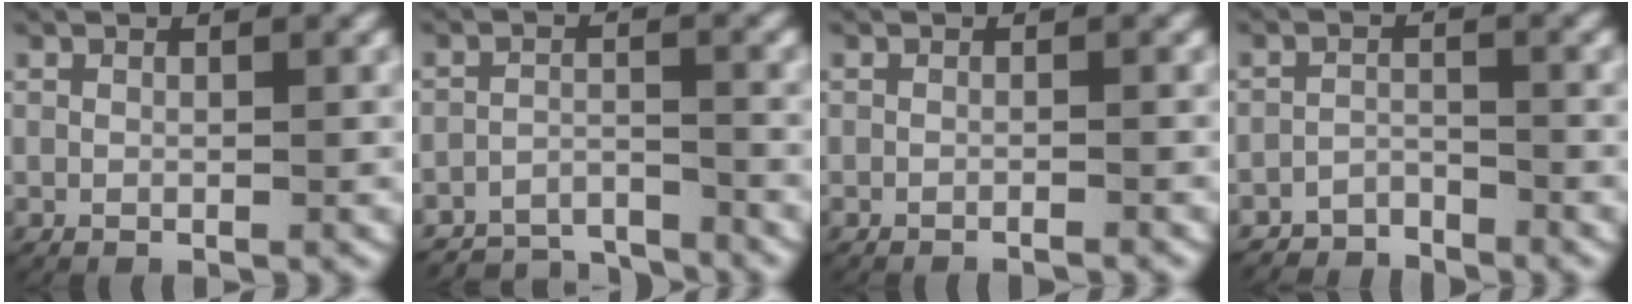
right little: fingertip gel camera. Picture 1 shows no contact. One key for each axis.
{"total": 6.7, "fx": -6.4, "fy": 1.8, "fz": 1.2, "tx": -0.011, "ty": -0.016, "tz": -0.109}
{"total": 1.0, "fx": -0.9, "fy": -0.2, "fz": 0.2, "tx": -0.002, "ty": 0.002, "tz": -0.018}
{"total": 3.1, "fx": -3.0, "fy": 1.0, "fz": 0.1, "tx": -0.002, "ty": -0.007, "tz": -0.058}